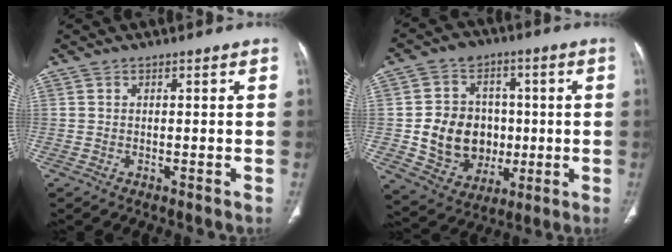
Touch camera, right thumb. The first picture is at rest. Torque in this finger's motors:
{"motor_torque": [0.77, 0.77, 0.07, -0.04, 0.24]}